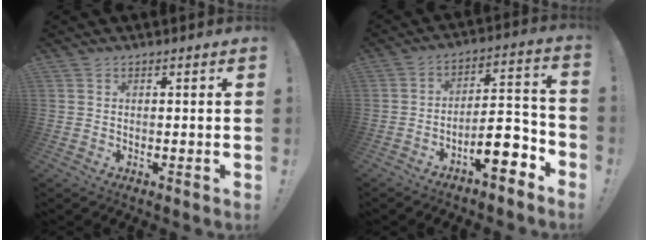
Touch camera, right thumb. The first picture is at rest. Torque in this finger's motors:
{"motor_torque": [1.34, 1.11, 0.96, -1.25, 0.23]}